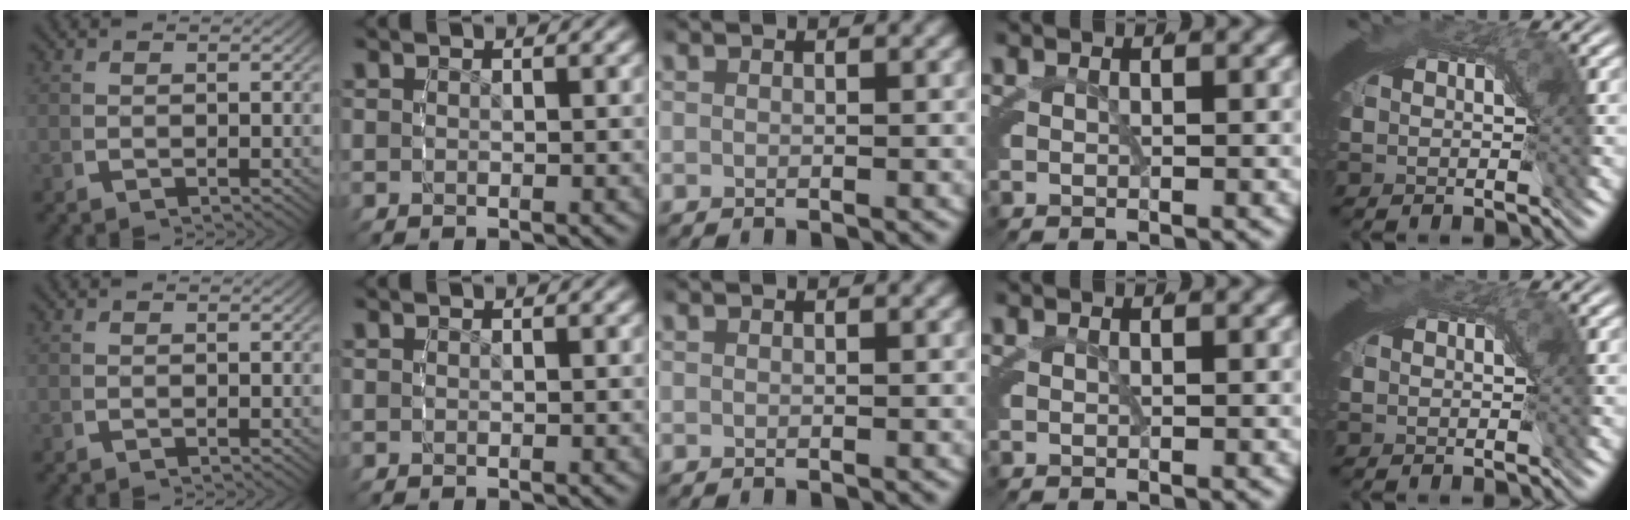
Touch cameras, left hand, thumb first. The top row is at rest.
{}